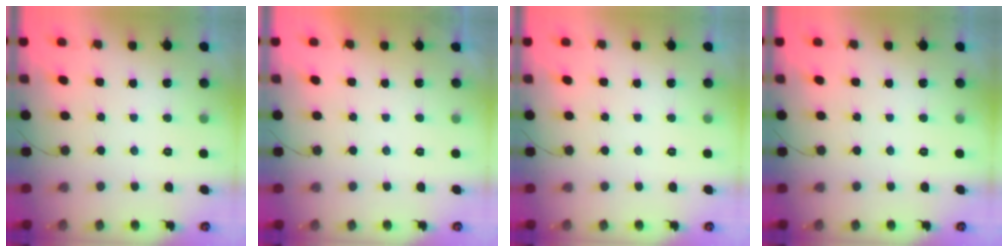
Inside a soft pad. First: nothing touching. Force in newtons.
{"total": 2.3, "press": 2.3, "slide": 0.4}
{"total": 0.0}
{"total": 0.0}